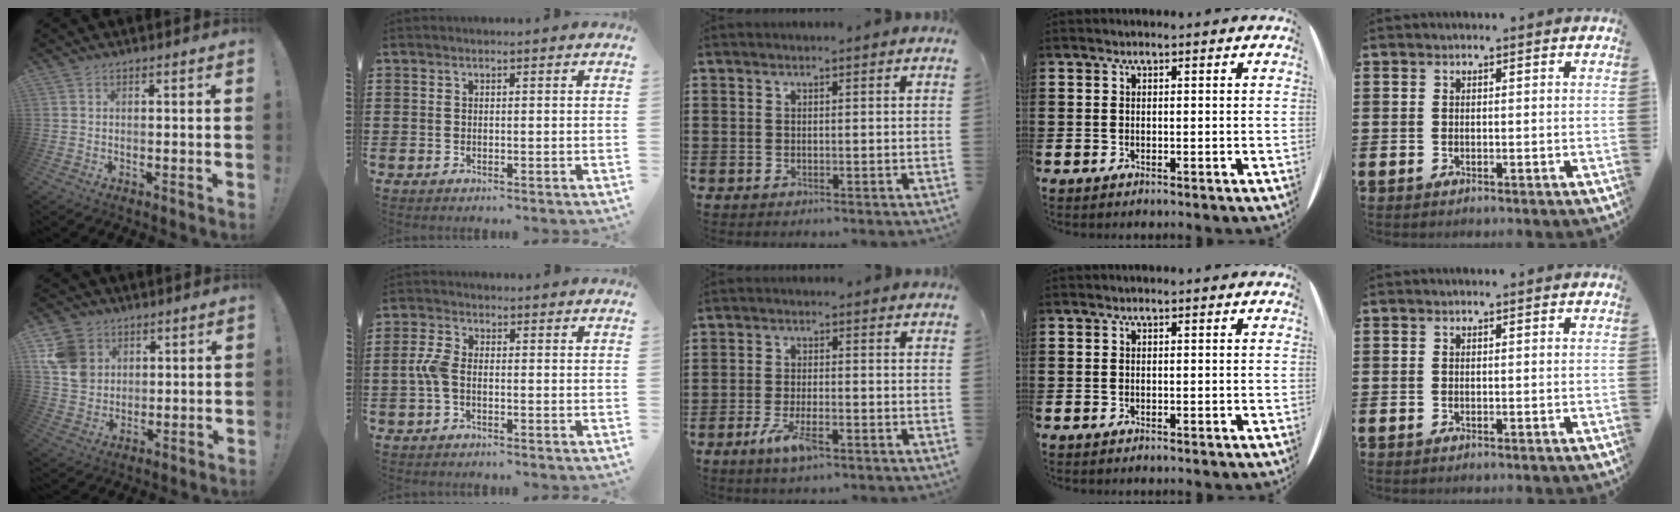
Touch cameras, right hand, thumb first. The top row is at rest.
{"thumb": {"total": 11.7, "force": [4.5, 9.8, 4.6], "torque": [-0.084, -0.017, 0.092]}, "index": {"total": 3.6, "force": [-0.8, 1.8, 3.0], "torque": [-0.084, -0.006, -0.022]}, "middle": {"total": 5.4, "force": [-2.8, 1.5, 4.3], "torque": [-0.093, -0.007, -0.054]}}